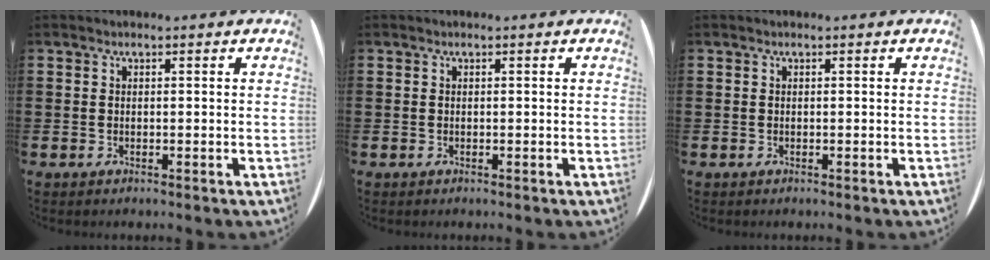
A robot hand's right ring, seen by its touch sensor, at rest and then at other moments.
{"total": 0.0}
{"total": 0.0}